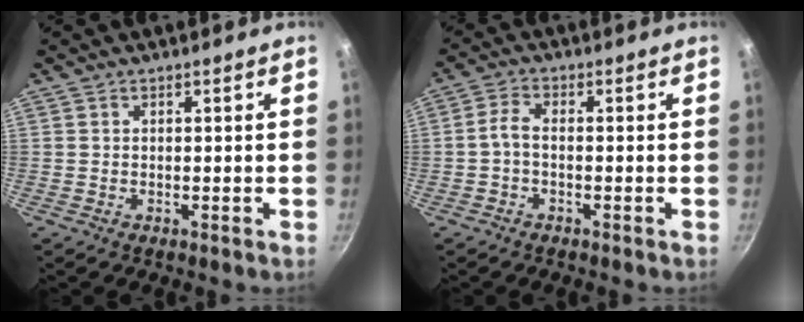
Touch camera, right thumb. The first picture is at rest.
{"total": 2.9, "force": [-0.9, 1.4, 2.4], "torque": [-0.058, 0.016, -0.027]}